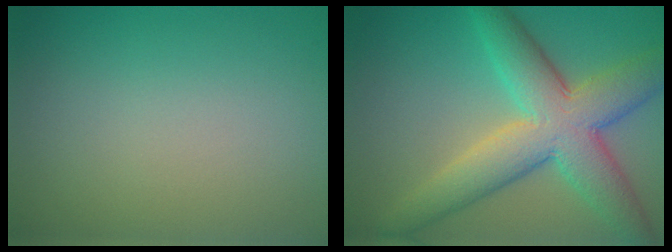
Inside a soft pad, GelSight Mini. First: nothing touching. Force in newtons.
{"total": 8.7, "press": 8.7, "slide": 0.4}